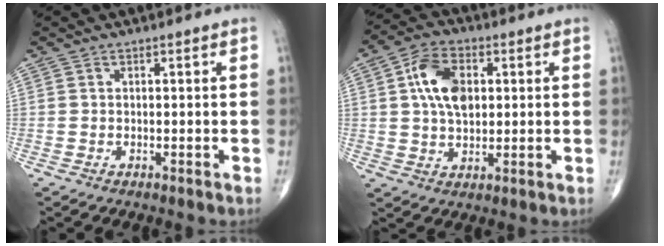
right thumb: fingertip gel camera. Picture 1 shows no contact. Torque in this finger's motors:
{"motor_torque": [1.01, 1.81, 1.24, 0.20, 0.11]}